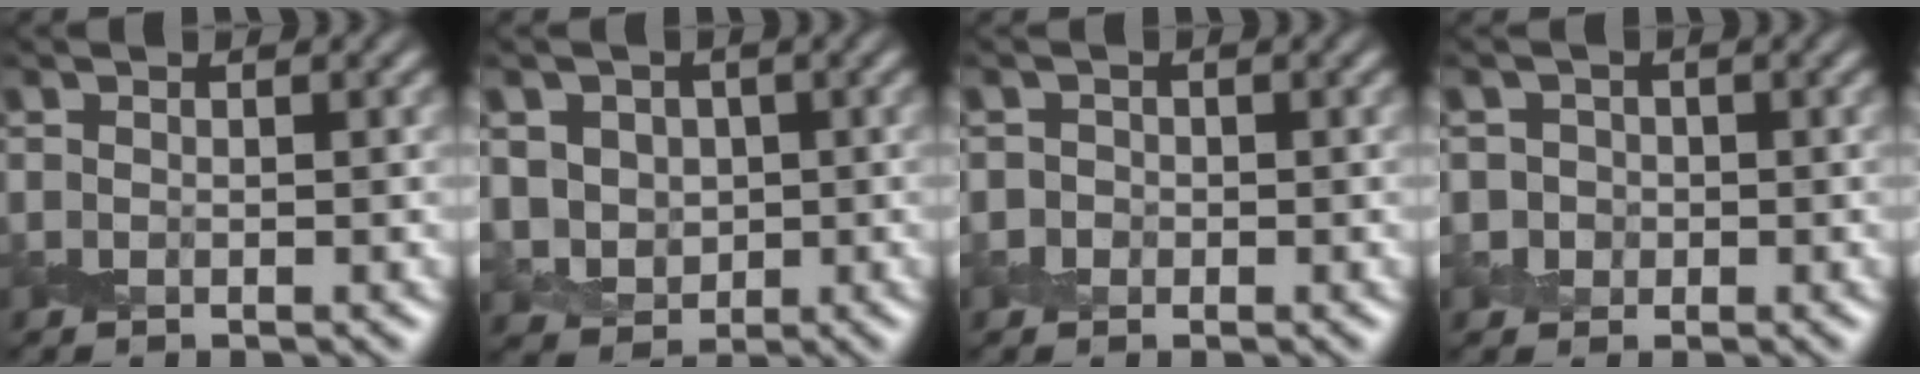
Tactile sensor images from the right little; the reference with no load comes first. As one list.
[{"total": 3.9, "force": [0.2, 3.5, 1.6], "torque": [-0.035, -0.005, 0.002]}, {"total": 1.0, "force": [-0.3, 1.0, 0.1], "torque": [0.007, -0.003, -0.007]}, {"total": 1.8, "force": [-0.2, 1.8, 0.3], "torque": [0.014, -0.001, -0.003]}]